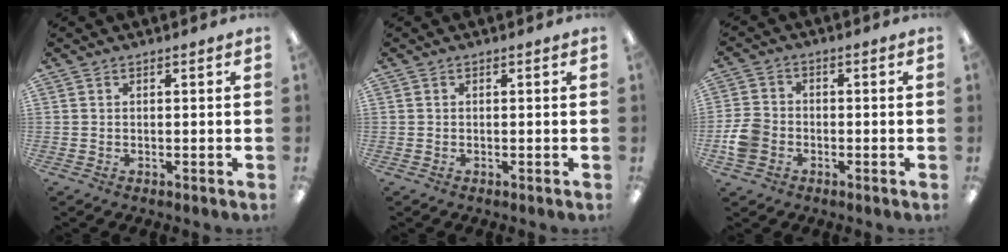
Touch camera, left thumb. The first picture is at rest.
{"total": 0.0}
{"total": 6.4, "force": [-2.1, 5.0, 3.3], "torque": [-0.071, 0.016, -0.038]}